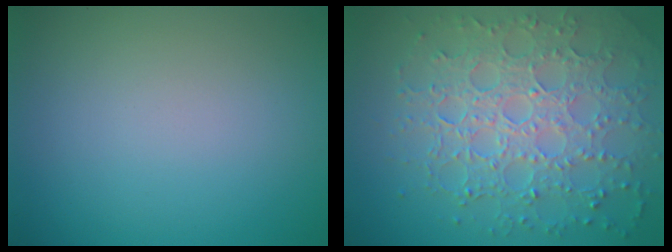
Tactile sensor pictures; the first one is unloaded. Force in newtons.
{"total": 7.6, "press": 5.6, "slide": 5.2}